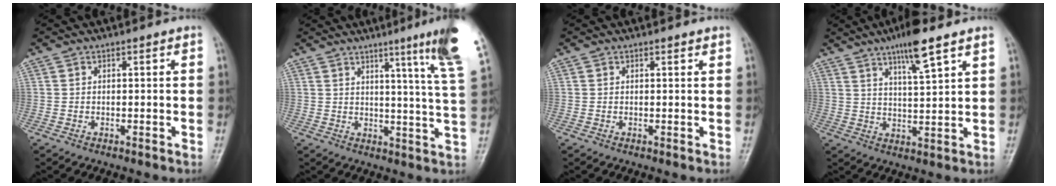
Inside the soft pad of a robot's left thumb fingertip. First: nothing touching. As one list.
[{"total": 14.4, "force": [8.9, -1.0, 11.3], "torque": [-0.146, -0.061, 0.100]}, {"total": 0.7, "force": [0.6, 0.2, 0.2], "torque": [-0.004, -0.003, 0.007]}, {"total": 8.8, "force": [5.7, 1.1, 6.6], "torque": [-0.110, -0.032, 0.097]}]